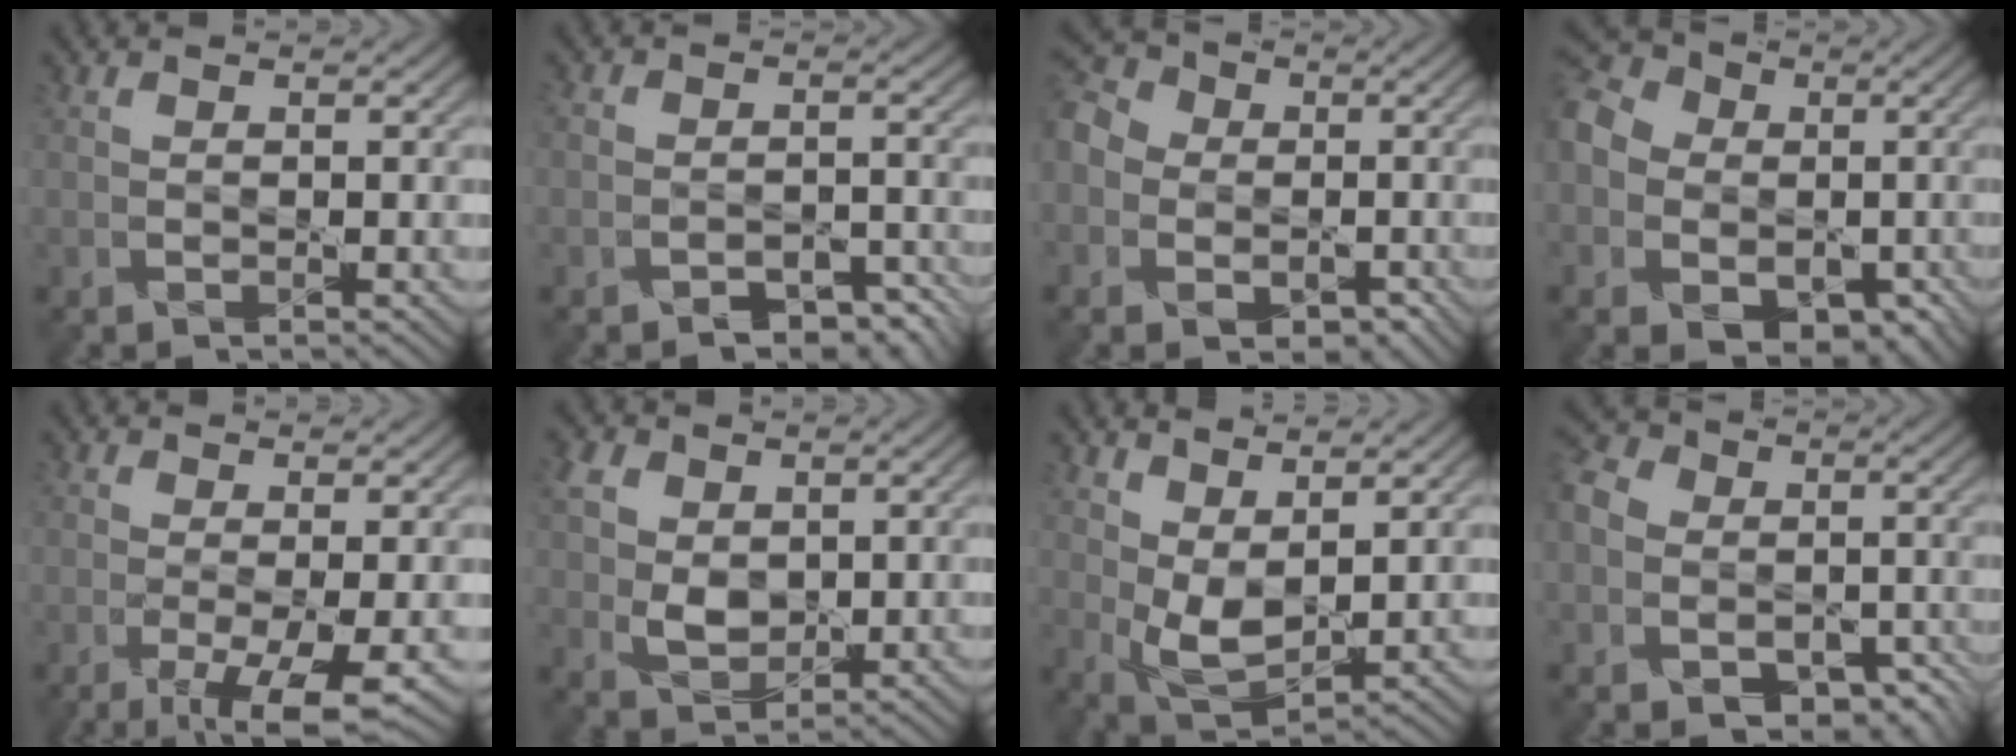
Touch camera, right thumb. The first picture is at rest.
{"total": 5.0, "force": [-3.8, 2.8, 1.6], "torque": [-0.013, 0.006, -0.056]}
{"total": 10.1, "force": [-2.6, 8.7, 4.4], "torque": [-0.146, -0.026, -0.069]}
{"total": 14.9, "force": [-3.5, 12.5, 7.3], "torque": [-0.210, -0.033, -0.071]}
{"total": 6.6, "force": [-2.4, 1.8, 5.9], "torque": [-0.115, -0.008, -0.034]}
{"total": 5.5, "force": [1.7, 4.1, 3.2], "torque": [-0.090, 0.001, 0.032]}
{"total": 5.5, "force": [2.6, 2.6, 4.1], "torque": [-0.099, -0.002, 0.056]}
{"total": 12.3, "force": [-5.0, 10.2, 4.6], "torque": [-0.137, -0.042, -0.092]}